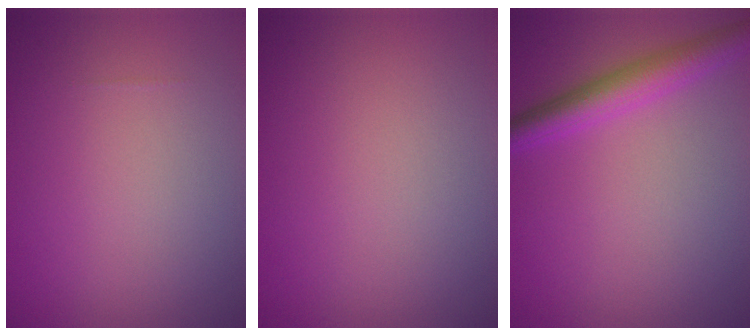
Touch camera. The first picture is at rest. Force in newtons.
{"total": 0.0}
{"total": 3.7, "press": 3.7, "slide": 0.2}